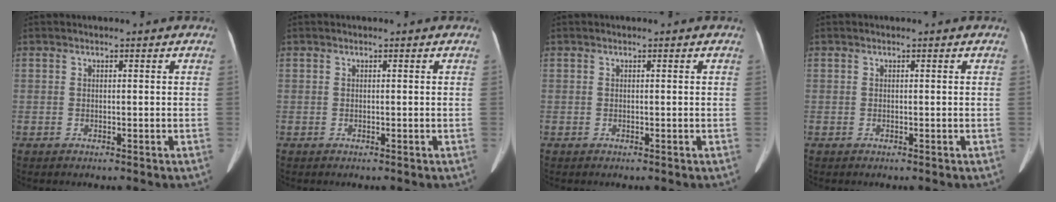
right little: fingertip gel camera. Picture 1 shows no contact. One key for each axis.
{"total": 0.0}
{"total": 0.0}
{"total": 0.0}